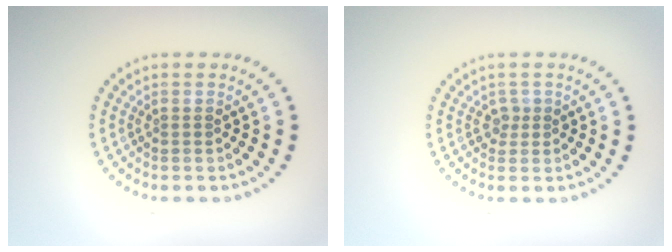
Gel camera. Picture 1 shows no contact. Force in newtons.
{"total": 1.1, "press": 0.9, "slide": 0.7}